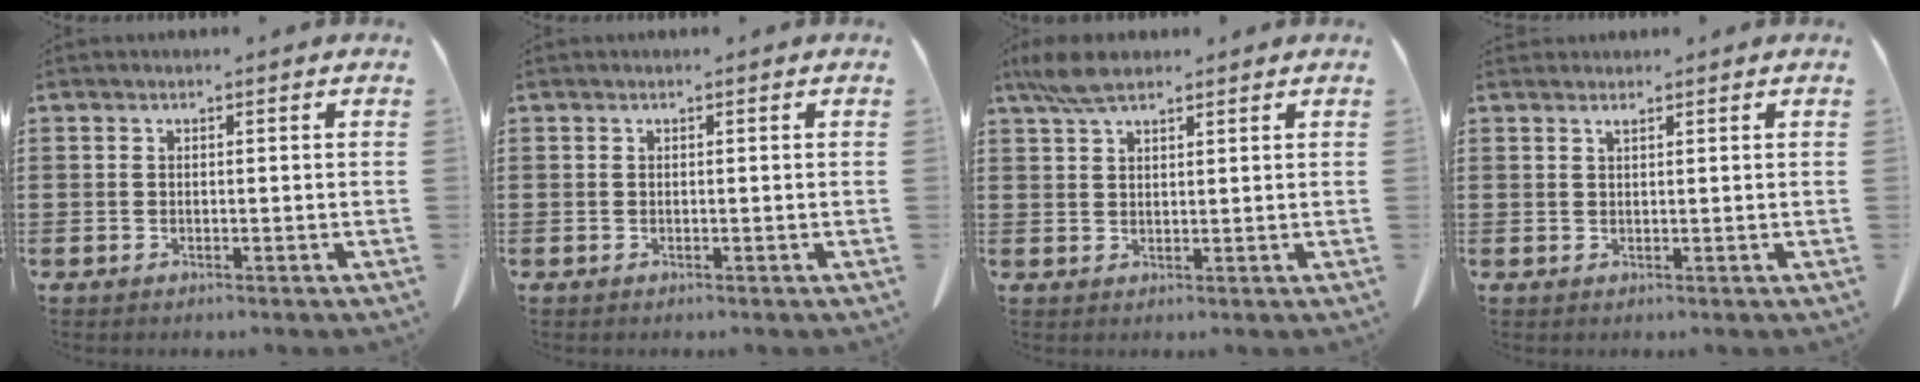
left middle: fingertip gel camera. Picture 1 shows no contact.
{"total": 0.0}
{"total": 5.1, "force": [3.6, 1.6, 3.3], "torque": [-0.074, 0.002, 0.069]}
{"total": 1.0, "force": [0.9, 0.0, 0.5], "torque": [-0.012, -0.004, 0.019]}